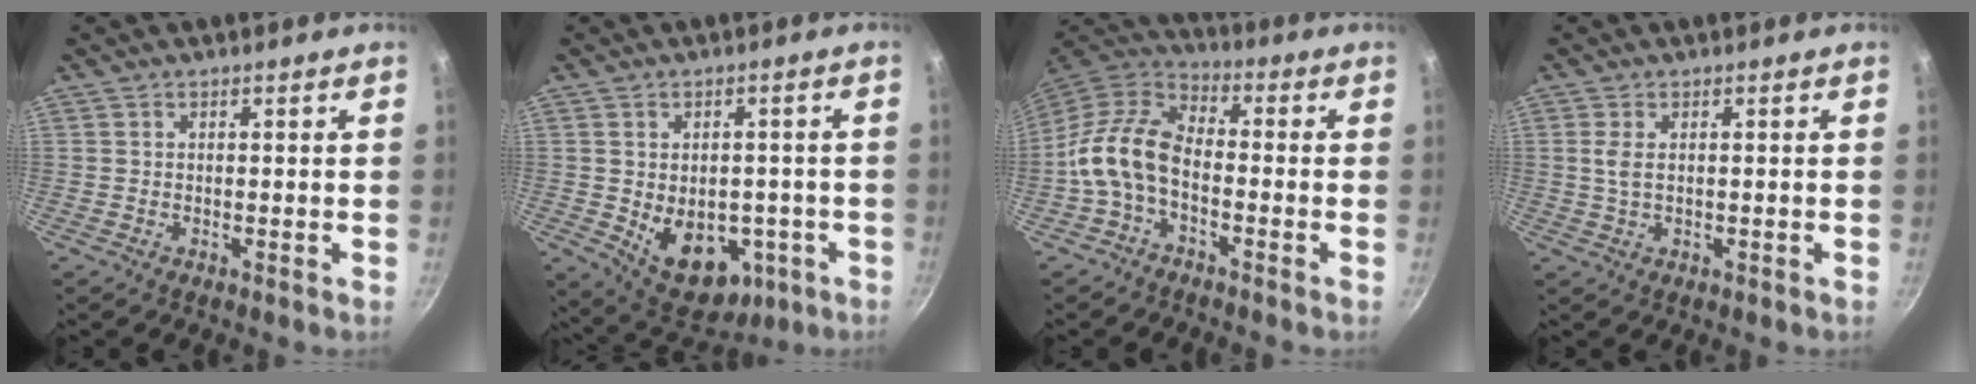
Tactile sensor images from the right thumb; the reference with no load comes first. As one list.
[{"total": 13.0, "force": [-3.2, 9.1, 8.8], "torque": [-0.087, -0.001, -0.019]}, {"total": 11.3, "force": [-3.1, 6.7, 8.6], "torque": [-0.158, 0.046, -0.075]}, {"total": 2.6, "force": [0.2, 1.2, 2.3], "torque": [-0.049, 0.001, 0.005]}]